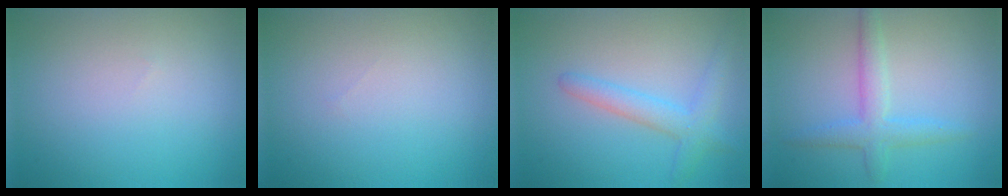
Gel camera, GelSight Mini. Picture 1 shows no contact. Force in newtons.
{"total": 0.0}
{"total": 2.8, "press": 2.8, "slide": 0.3}
{"total": 2.8, "press": 2.8, "slide": 0.1}